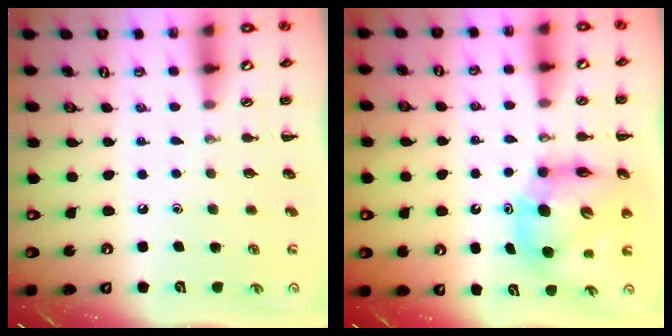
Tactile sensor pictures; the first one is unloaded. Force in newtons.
{"total": 12.5, "press": 12.0, "slide": 3.5}